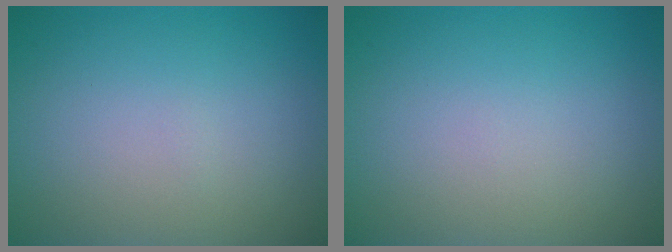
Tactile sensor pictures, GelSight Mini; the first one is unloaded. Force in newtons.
{"total": 0.0}